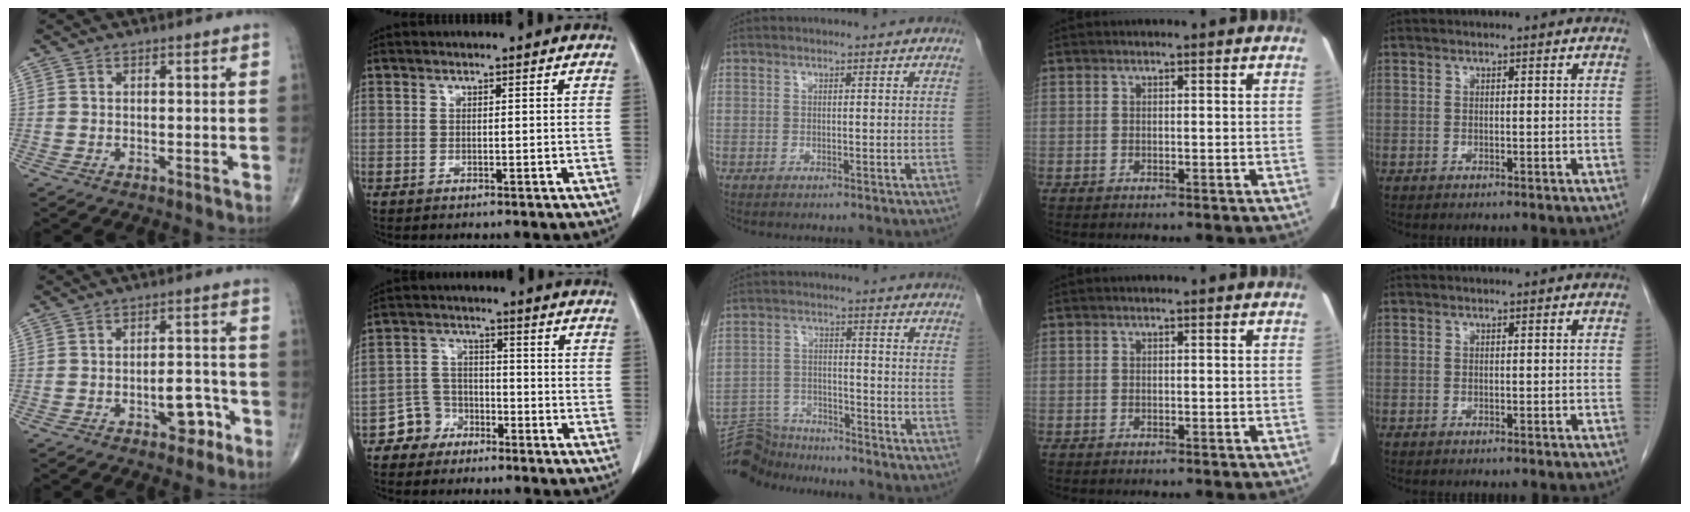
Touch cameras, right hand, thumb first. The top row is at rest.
{"thumb": {"total": 6.0, "force": [-2.9, 3.2, 4.1], "torque": [-0.036, 0.030, -0.040]}, "index": {"total": 5.1, "force": [-3.4, 3.8, 0.2], "torque": [0.003, 0.016, -0.062]}, "middle": {"total": 9.5, "force": [-9.3, 1.4, -0.7], "torque": [0.007, 0.031, -0.171]}}